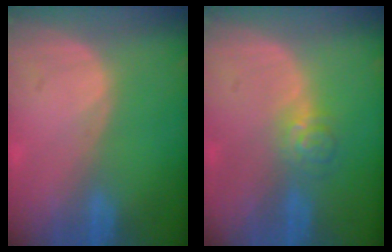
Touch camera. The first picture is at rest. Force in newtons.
{"total": 3.6, "press": 3.5, "slide": 0.7}